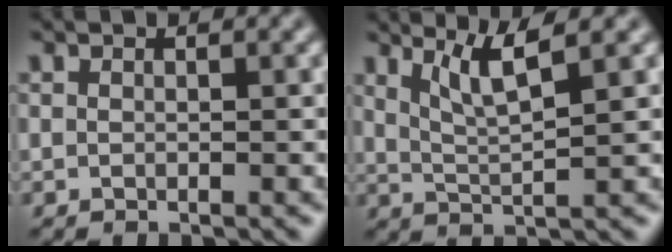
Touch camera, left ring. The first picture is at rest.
{"total": 3.9, "force": [2.3, 0.6, 3.0], "torque": [-0.054, -0.002, 0.048]}